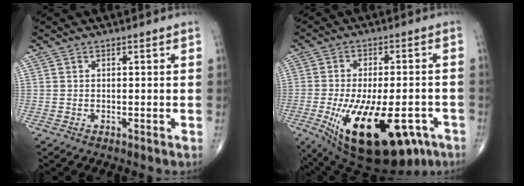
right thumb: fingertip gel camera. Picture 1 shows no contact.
{"total": 22.8, "force": [-9.6, 10.2, 17.9], "torque": [-0.273, -0.006, -0.128]}